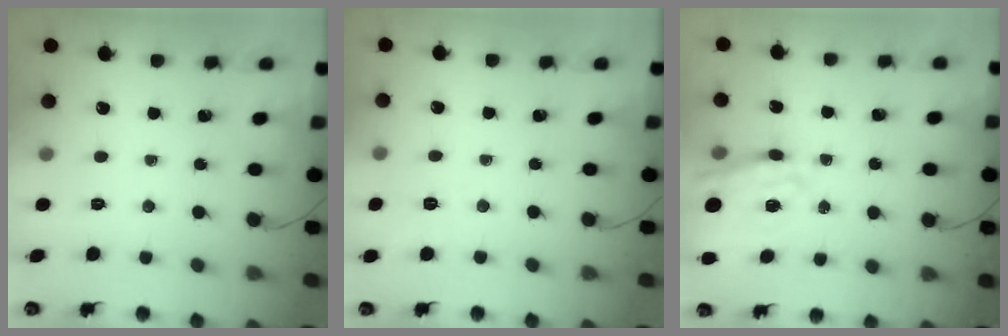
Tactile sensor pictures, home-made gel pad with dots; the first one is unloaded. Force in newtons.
{"total": 2.4, "press": 1.4, "slide": 2.0}
{"total": 19.9, "press": 19.5, "slide": 4.1}